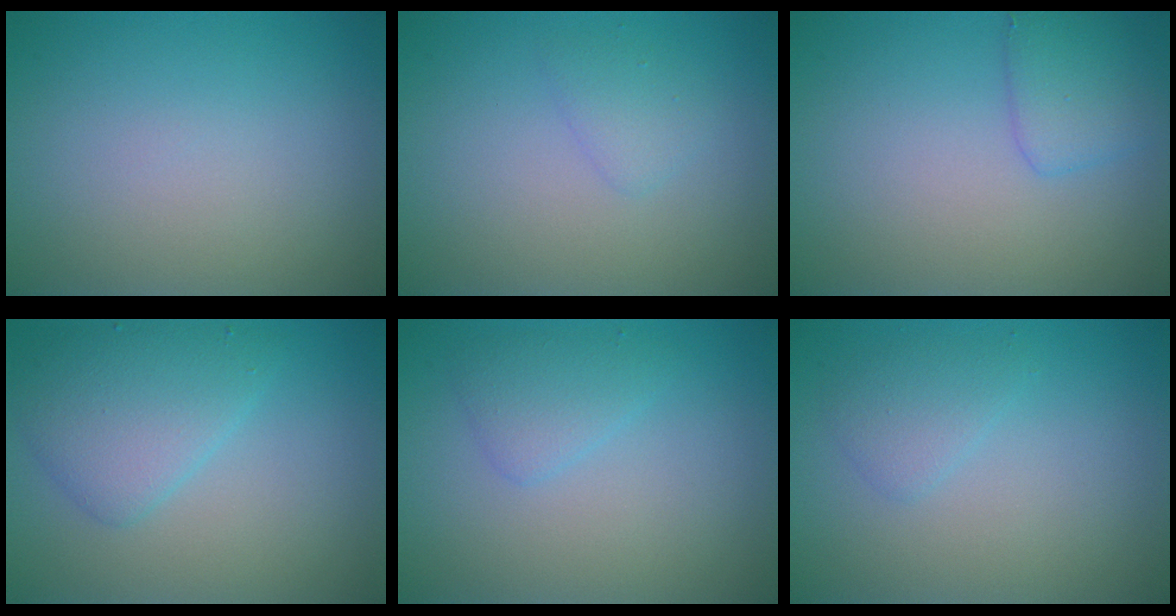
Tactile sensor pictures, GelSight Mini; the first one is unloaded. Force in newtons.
{"total": 1.3, "press": 1.3, "slide": 0.1}
{"total": 2.2, "press": 2.2, "slide": 0.1}
{"total": 3.9, "press": 3.9, "slide": 0.1}
{"total": 1.9, "press": 1.9, "slide": 0.0}
{"total": 1.6, "press": 1.6, "slide": 0.0}